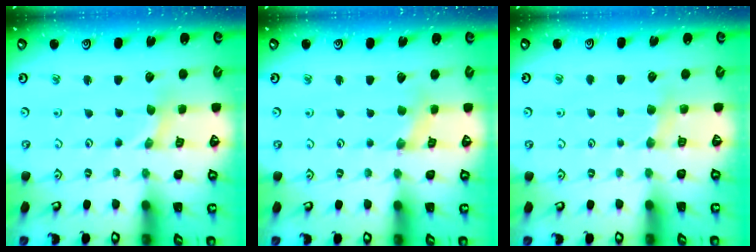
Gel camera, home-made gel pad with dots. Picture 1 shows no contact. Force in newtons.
{"total": 0.8, "press": 0.8, "slide": 0.3}
{"total": 3.8, "press": 3.7, "slide": 0.7}